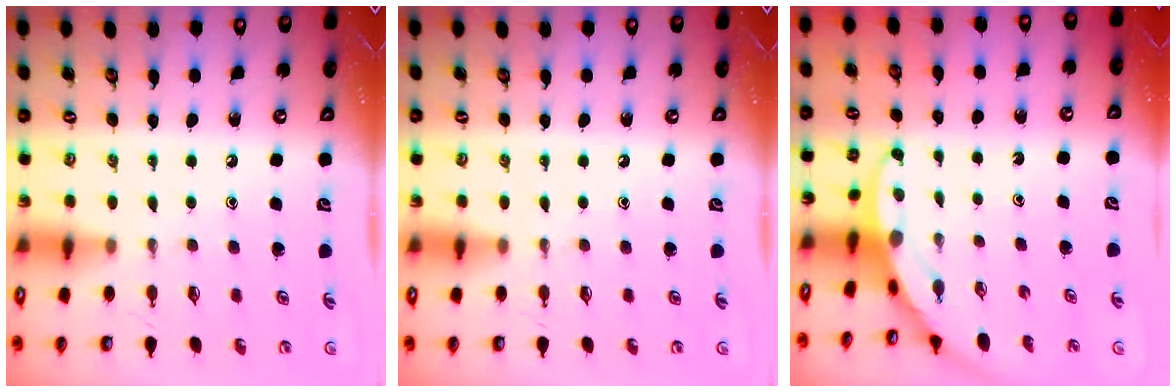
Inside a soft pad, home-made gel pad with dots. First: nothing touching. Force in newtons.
{"total": 0.0}
{"total": 3.3, "press": 3.3, "slide": 0.3}